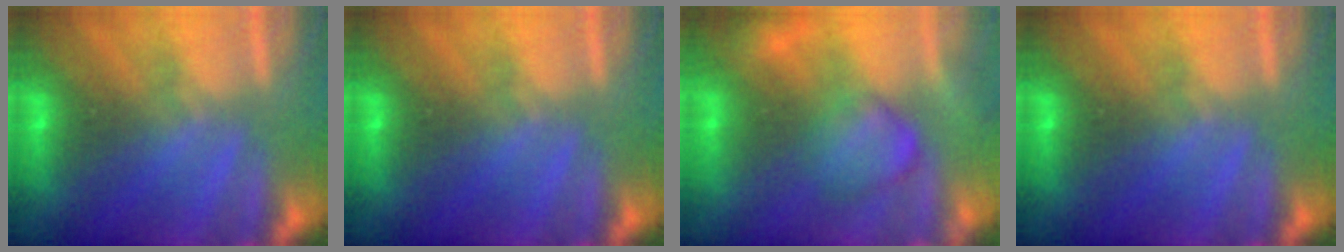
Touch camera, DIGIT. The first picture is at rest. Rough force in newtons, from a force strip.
{"total": 0.0}
{"total": 2.4}
{"total": 0.0}